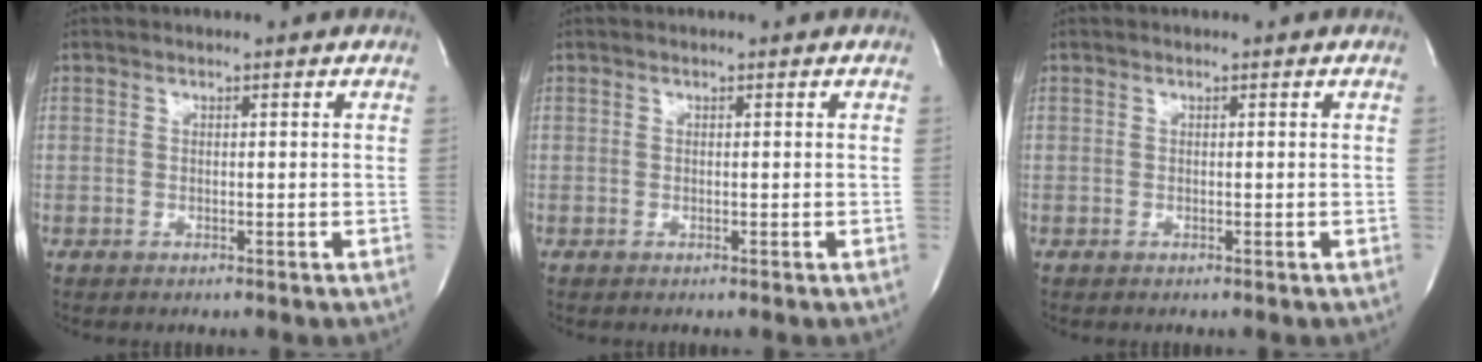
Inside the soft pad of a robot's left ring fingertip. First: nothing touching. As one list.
[{"total": 0.0}, {"total": 0.0}]